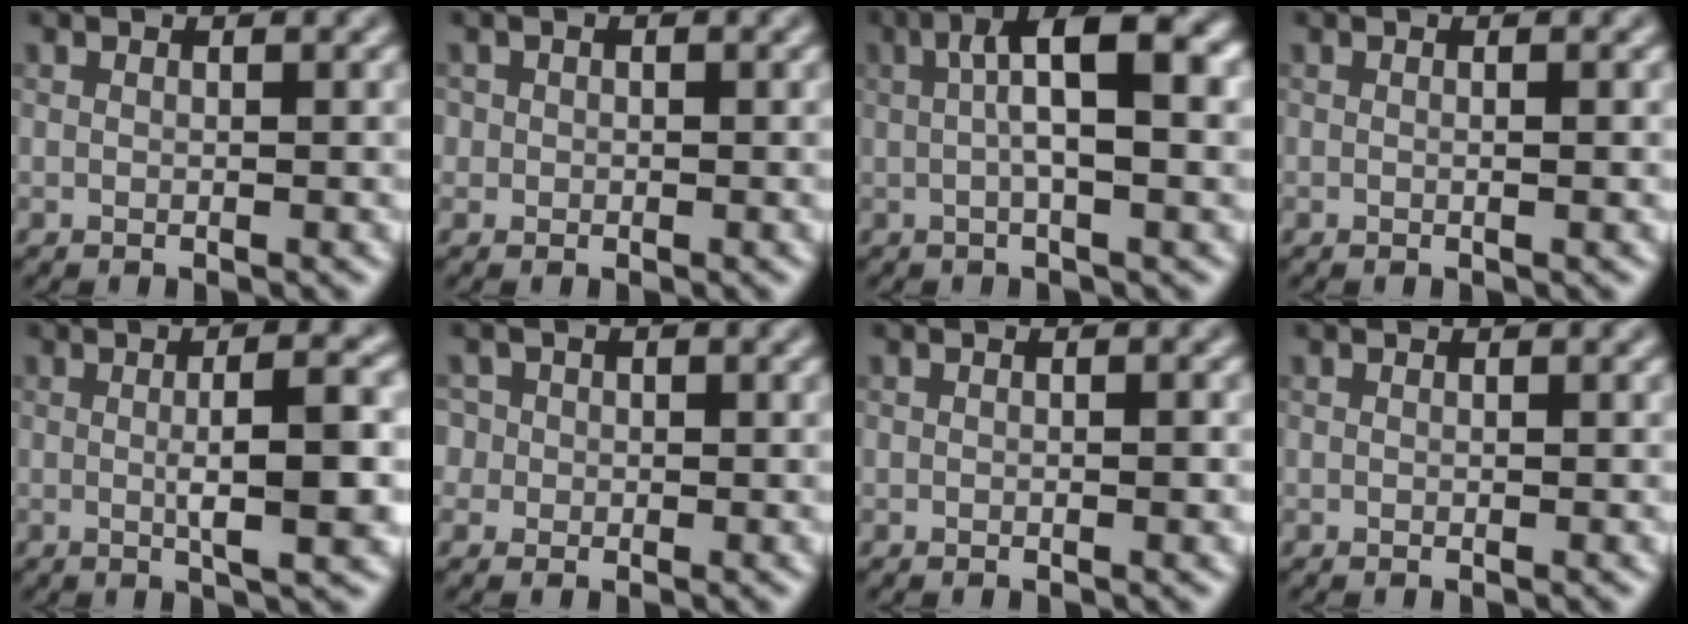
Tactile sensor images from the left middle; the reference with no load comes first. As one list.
[{"total": 0.7, "force": [-0.4, -0.1, -0.5], "torque": [-0.001, 0.004, 0.005]}, {"total": 7.3, "force": [0.9, 1.9, 7.0], "torque": [-0.116, 0.021, 0.016]}, {"total": 0.7, "force": [-0.1, 0.2, 0.7], "torque": [-0.006, 0.003, -0.007]}, {"total": 6.1, "force": [-0.5, 1.0, 6.0], "torque": [-0.083, 0.014, 0.000]}, {"total": 1.0, "force": [0.2, 1.0, -0.3], "torque": [-0.009, -0.004, 0.023]}, {"total": 0.8, "force": [-0.3, 0.1, 0.7], "torque": [-0.010, 0.000, 0.000]}, {"total": 0.0}]